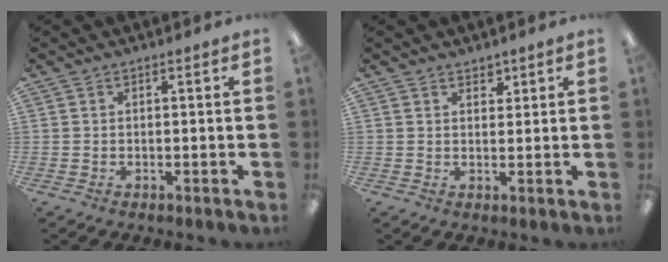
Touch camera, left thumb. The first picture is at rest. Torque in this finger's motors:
{"motor_torque": [0.31, 0.00, -0.45, 0.24, -0.02]}